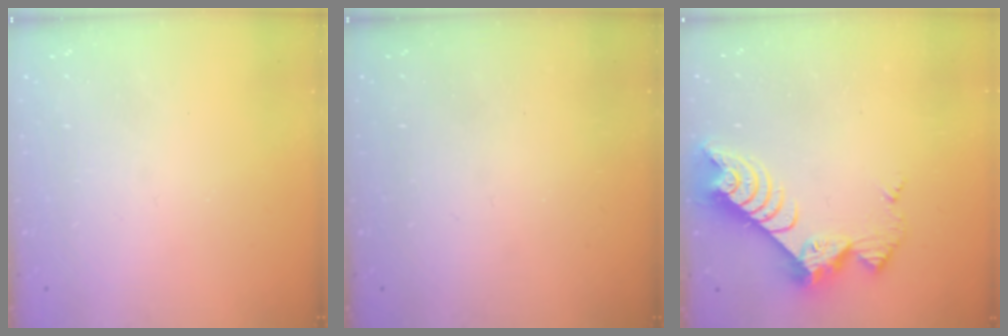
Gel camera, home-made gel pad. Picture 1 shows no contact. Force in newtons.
{"total": 0.0}
{"total": 9.7, "press": 9.7, "slide": 0.8}